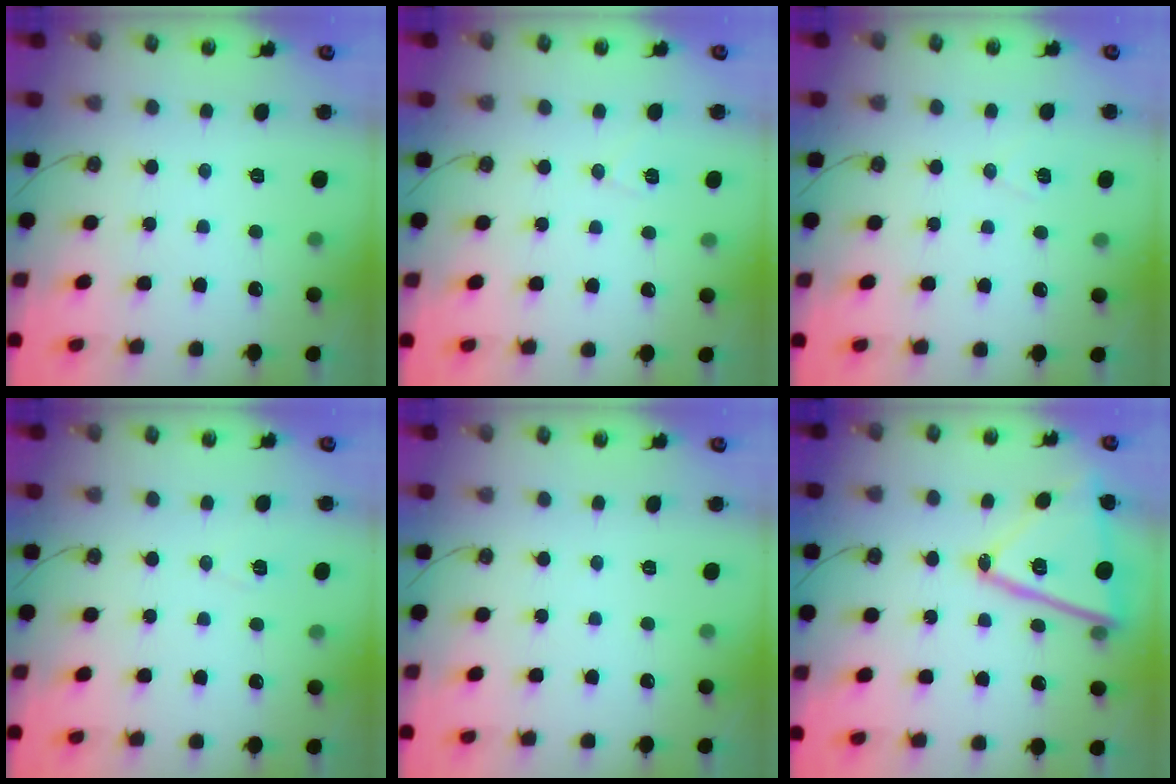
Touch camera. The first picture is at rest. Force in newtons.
{"total": 6.5, "press": 6.4, "slide": 1.3}
{"total": 5.8, "press": 3.8, "slide": 4.4}
{"total": 3.1, "press": 2.0, "slide": 2.4}
{"total": 0.0}
{"total": 18.7, "press": 18.6, "slide": 1.3}